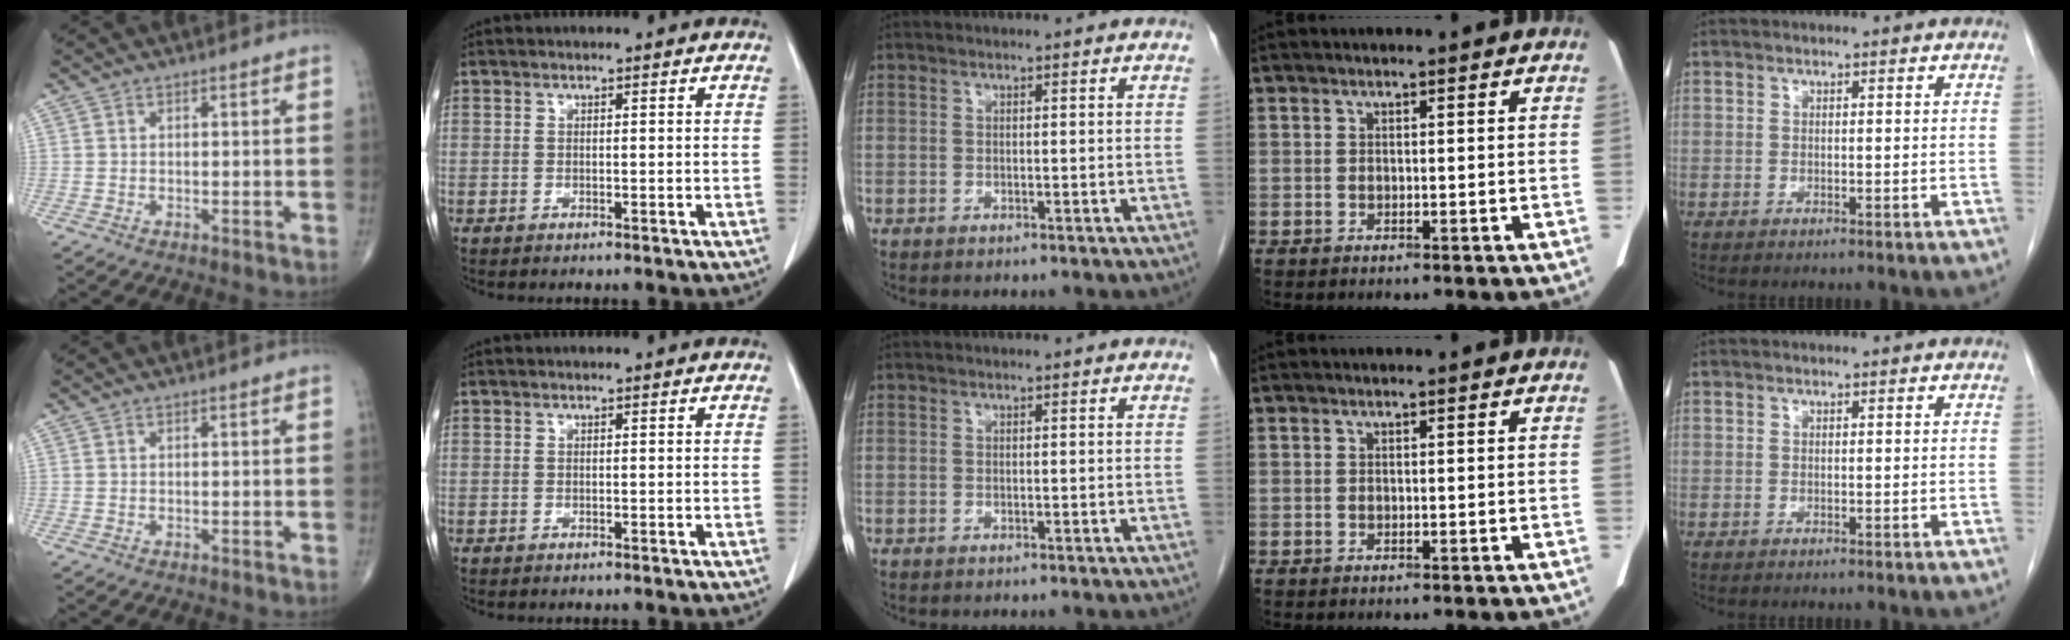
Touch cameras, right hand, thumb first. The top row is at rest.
{}